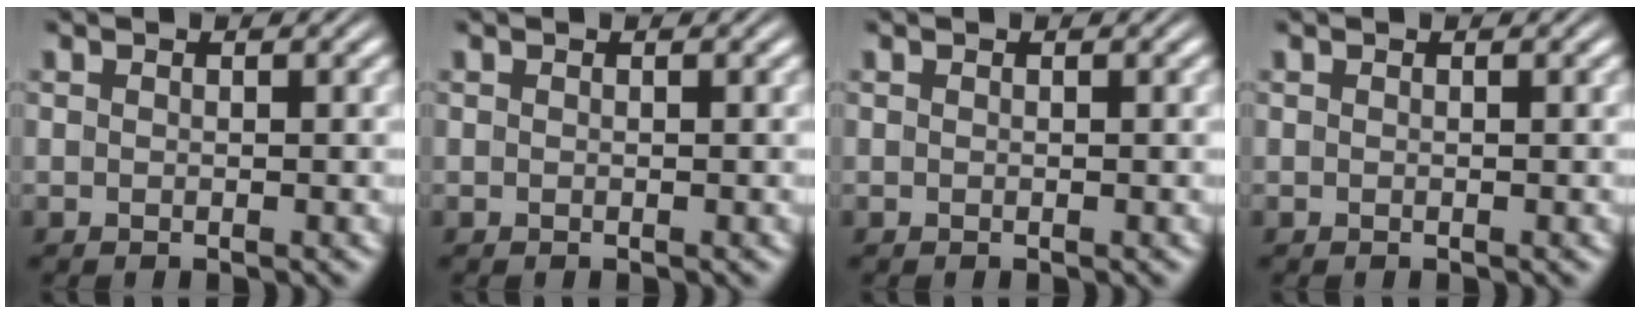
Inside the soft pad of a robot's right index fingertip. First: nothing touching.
{"total": 0.0}
{"total": 0.0}
{"total": 0.0}